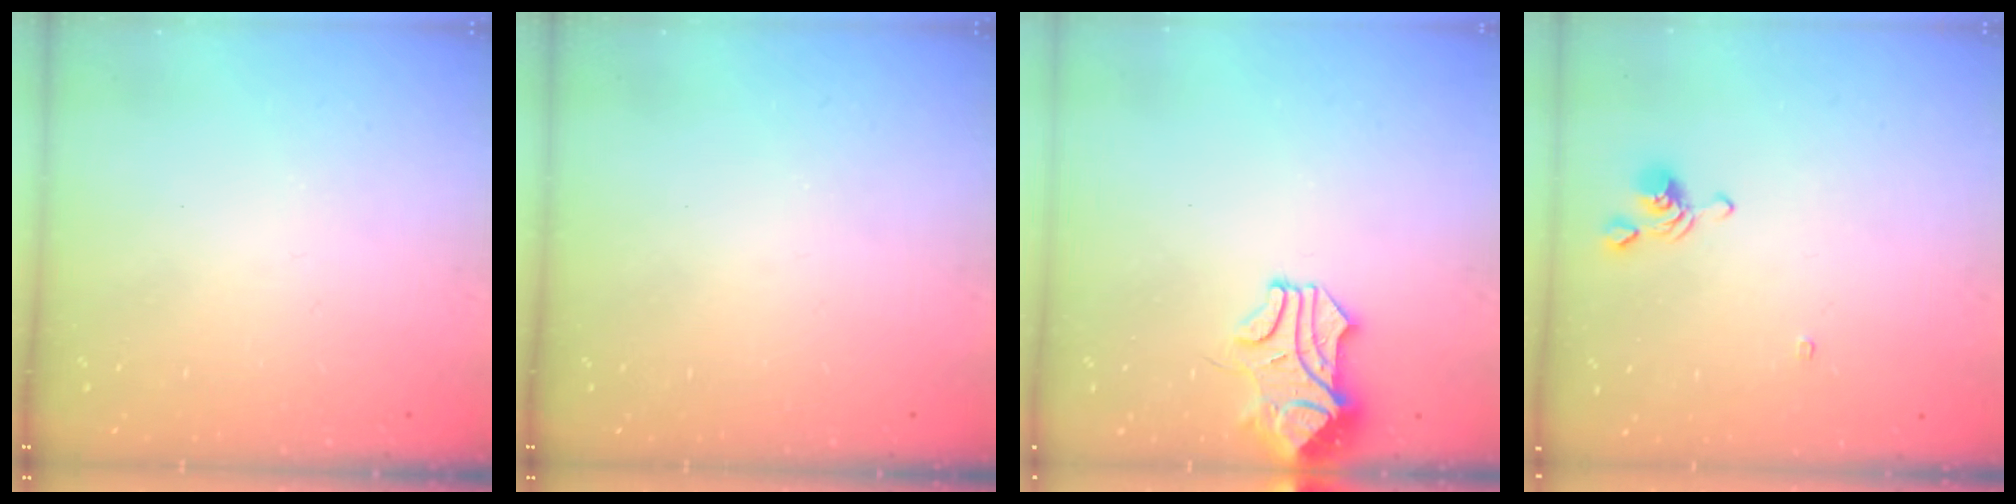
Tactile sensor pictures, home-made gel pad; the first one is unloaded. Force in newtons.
{"total": 0.0}
{"total": 1.1, "press": 0.5, "slide": 1.0}
{"total": 2.8, "press": 2.8, "slide": 0.1}